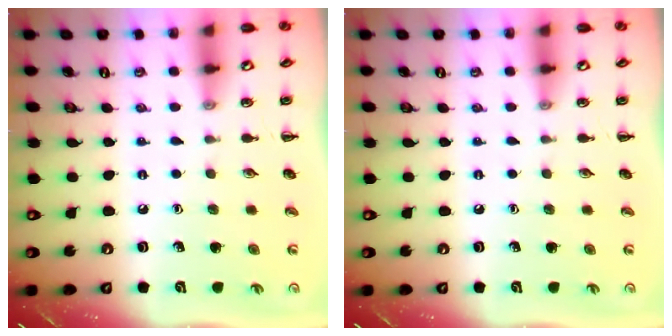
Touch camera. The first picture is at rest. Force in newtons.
{"total": 0.0}